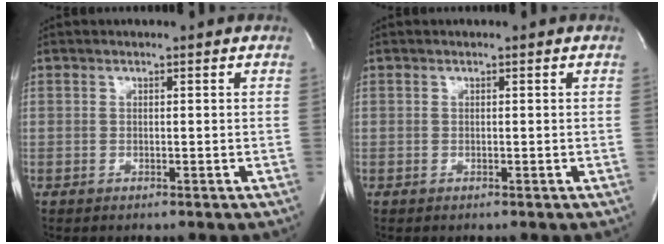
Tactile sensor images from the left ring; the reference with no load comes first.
{"total": 0.0}